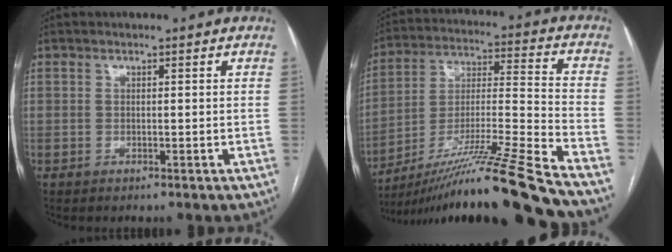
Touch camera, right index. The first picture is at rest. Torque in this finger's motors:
{"motor_torque": [1.72, -0.42, 0.42, 0.21]}